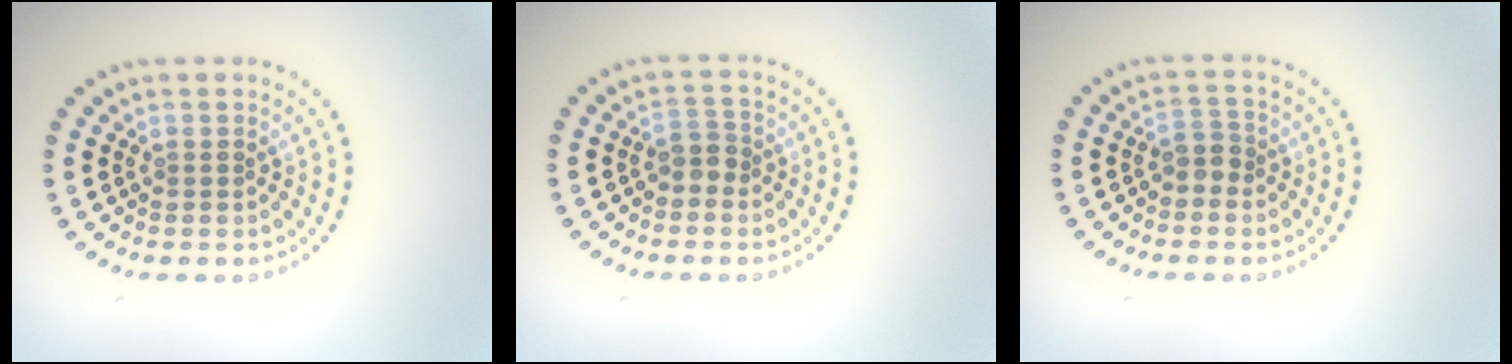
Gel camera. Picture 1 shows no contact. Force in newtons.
{"total": 1.6, "press": 1.4, "slide": 0.8}
{"total": 1.6, "press": 1.4, "slide": 0.8}